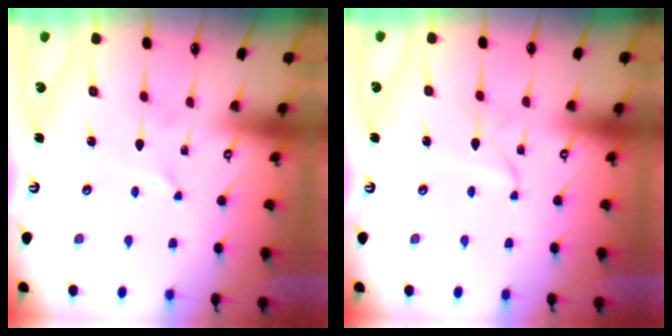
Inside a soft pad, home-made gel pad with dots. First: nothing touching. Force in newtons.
{"total": 2.1, "press": 2.1, "slide": 0.2}